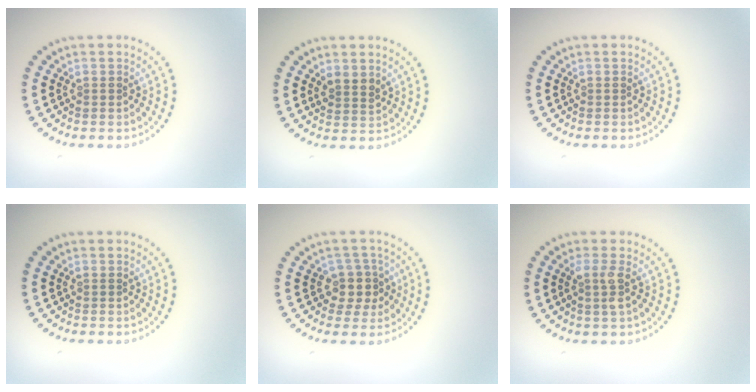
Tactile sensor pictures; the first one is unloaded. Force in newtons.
{"total": 1.6, "press": 1.4, "slide": 0.8}
{"total": 0.0}
{"total": 0.0}
{"total": 2.6, "press": 2.1, "slide": 1.5}
{"total": 1.7, "press": 1.4, "slide": 1.0}